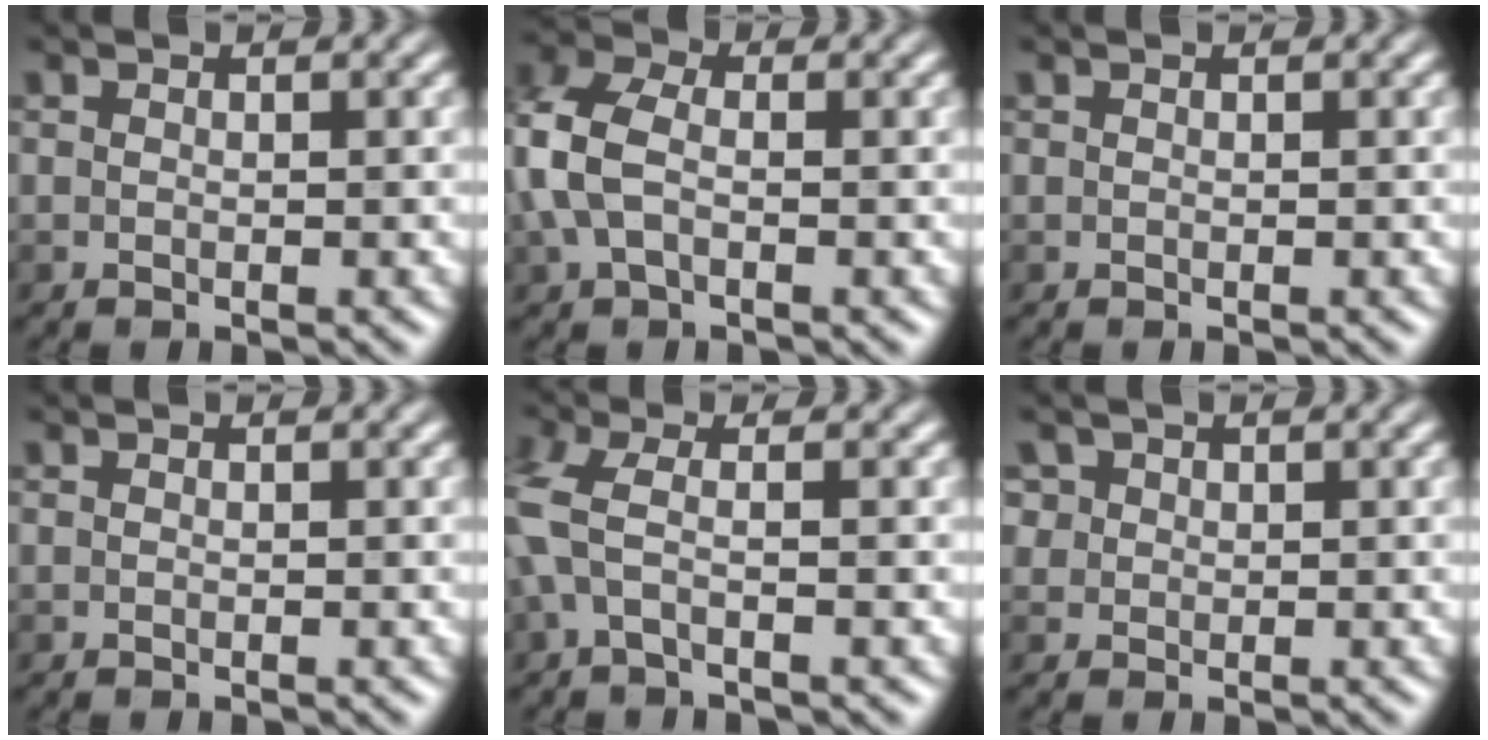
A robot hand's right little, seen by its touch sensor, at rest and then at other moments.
{"total": 4.7, "force": [-0.2, 3.0, 3.6], "torque": [-0.097, 0.012, -0.012]}
{"total": 0.0}
{"total": 0.0}
{"total": 2.6, "force": [-0.3, 0.7, 2.5], "torque": [-0.072, 0.008, -0.010]}
{"total": 4.3, "force": [2.2, 3.3, 1.7], "torque": [-0.030, 0.018, 0.025]}